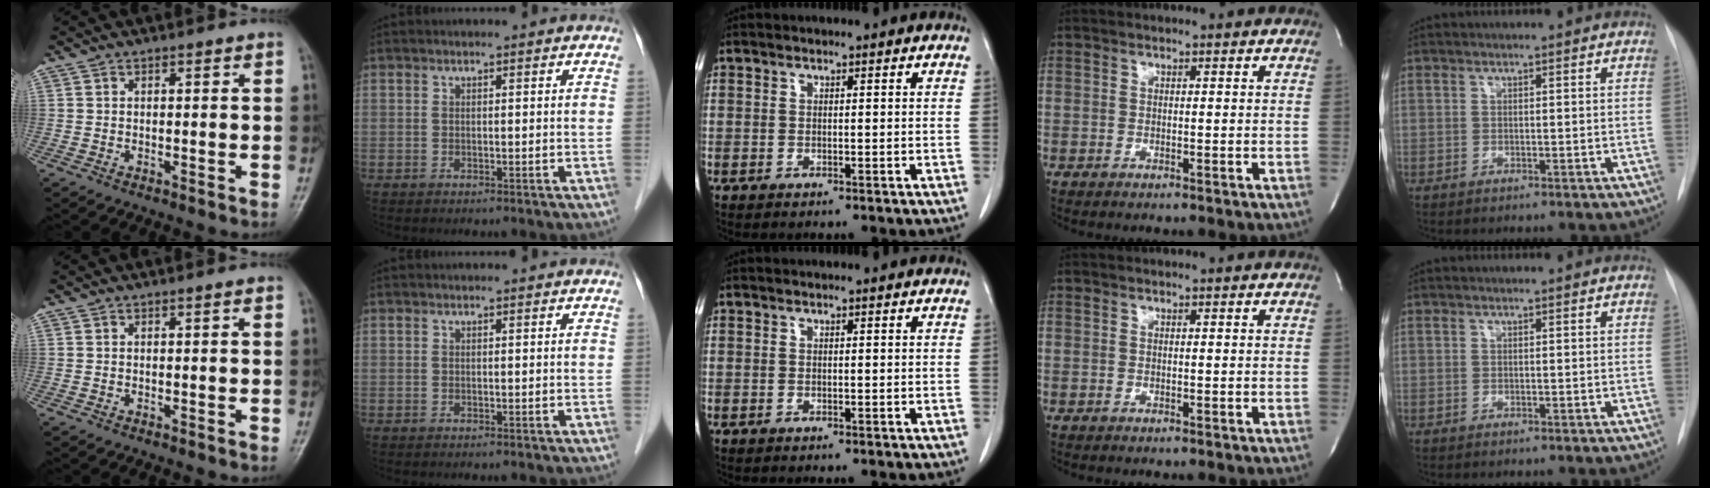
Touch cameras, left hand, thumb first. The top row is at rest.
{}